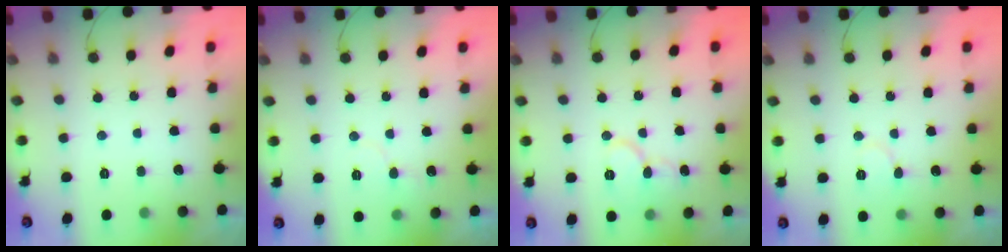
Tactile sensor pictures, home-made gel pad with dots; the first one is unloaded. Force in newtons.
{"total": 4.3, "press": 4.3, "slide": 0.4}
{"total": 8.0, "press": 8.0, "slide": 0.9}
{"total": 5.9, "press": 5.9, "slide": 0.7}